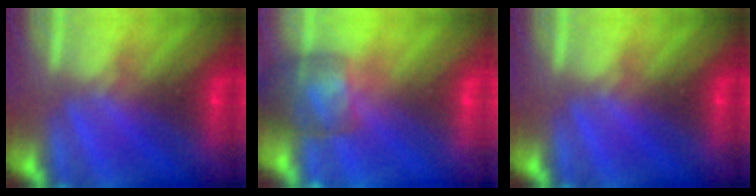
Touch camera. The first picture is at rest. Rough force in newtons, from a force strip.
{"total": 7.7}
{"total": 0.0}